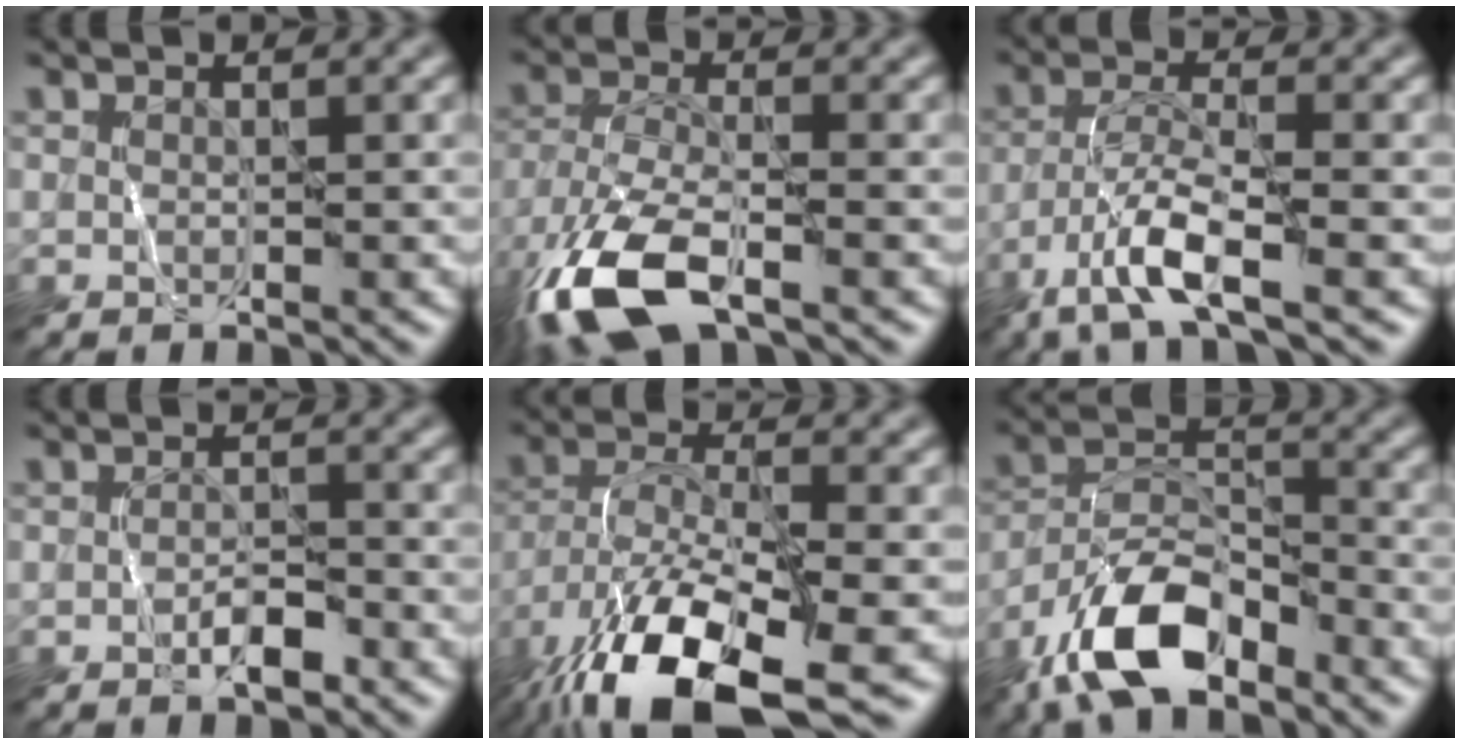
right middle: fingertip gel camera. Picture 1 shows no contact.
{"total": 10.0, "force": [-5.9, 3.9, 7.1], "torque": [-0.162, -0.020, -0.120]}
{"total": 5.6, "force": [-3.5, 0.8, 4.3], "torque": [-0.083, 0.000, -0.076]}
{"total": 1.9, "force": [-1.1, 0.5, 1.4], "torque": [-0.019, 0.007, -0.020]}
{"total": 14.6, "force": [-9.2, 5.0, 10.2], "torque": [-0.212, -0.032, -0.156]}
{"total": 8.7, "force": [-5.9, 3.4, 5.4], "torque": [-0.099, 0.006, -0.121]}